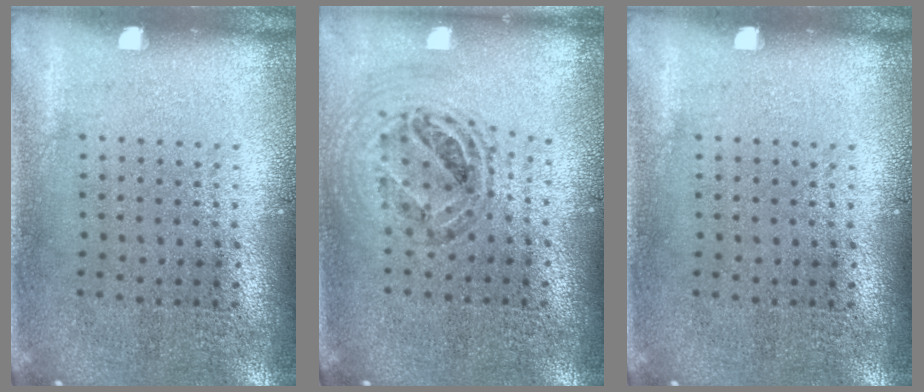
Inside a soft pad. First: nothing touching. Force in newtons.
{"total": 0.9, "press": 0.9, "slide": 0.0}
{"total": 0.0}